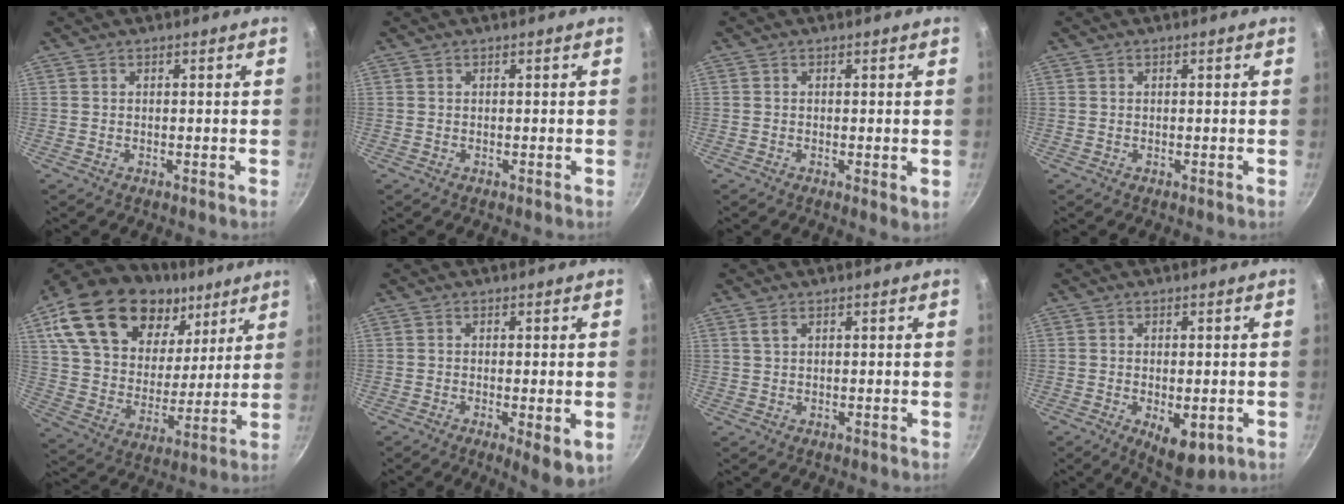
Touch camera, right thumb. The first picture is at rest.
{"total": 0.0}
{"total": 1.8, "force": [-0.1, 0.4, 1.7], "torque": [-0.025, -0.009, -0.003]}
{"total": 0.0}
{"total": 28.7, "force": [15.1, 17.6, 16.9], "torque": [-0.283, -0.035, 0.267]}
{"total": 6.1, "force": [-1.6, 1.6, 5.6], "torque": [-0.078, -0.010, -0.018]}
{"total": 1.3, "force": [0.7, 0.6, 0.9], "torque": [-0.016, 0.000, 0.015]}
{"total": 7.4, "force": [-2.2, 3.5, 6.1], "torque": [-0.074, -0.004, -0.018]}